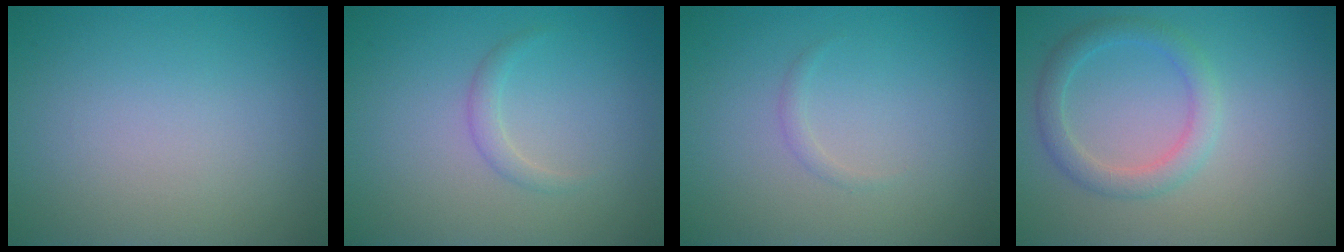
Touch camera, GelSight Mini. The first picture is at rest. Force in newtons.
{"total": 1.2, "press": 1.1, "slide": 0.1}
{"total": 0.6, "press": 0.6, "slide": 0.0}
{"total": 2.5, "press": 2.5, "slide": 0.0}